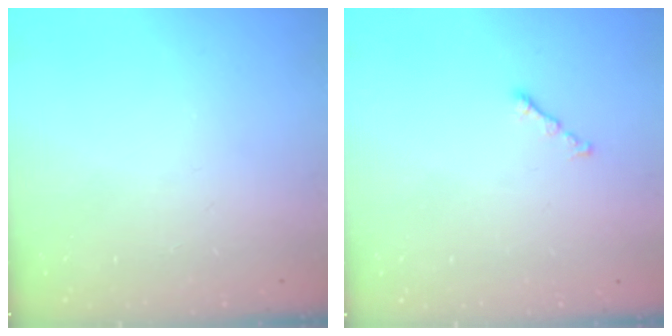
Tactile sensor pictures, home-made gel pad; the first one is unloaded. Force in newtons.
{"total": 0.8, "press": 0.7, "slide": 0.4}